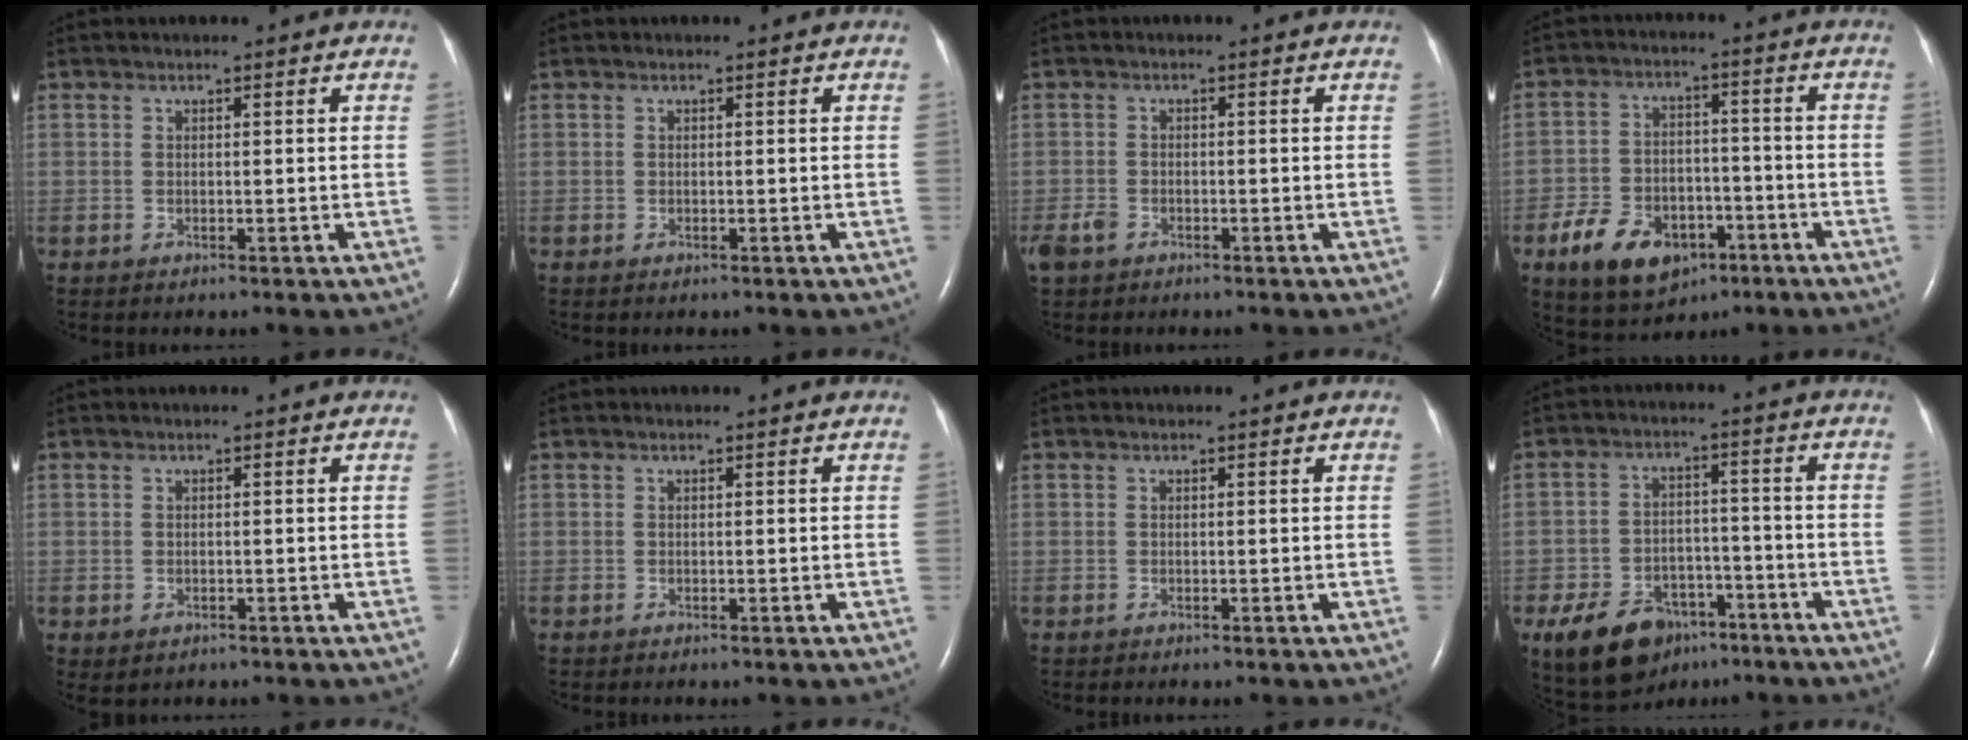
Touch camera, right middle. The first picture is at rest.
{"total": 0.0}
{"total": 2.8, "force": [-1.7, 1.8, 1.4], "torque": [-0.037, -0.001, -0.026]}
{"total": 11.6, "force": [-6.1, 7.0, 6.9], "torque": [-0.133, 0.003, -0.096]}
{"total": 1.5, "force": [-0.6, 1.1, 0.7], "torque": [-0.014, -0.001, 0.001]}
{"total": 0.0}
{"total": 0.0}
{"total": 12.3, "force": [-7.9, 7.3, 6.0], "torque": [-0.107, 0.006, -0.121]}